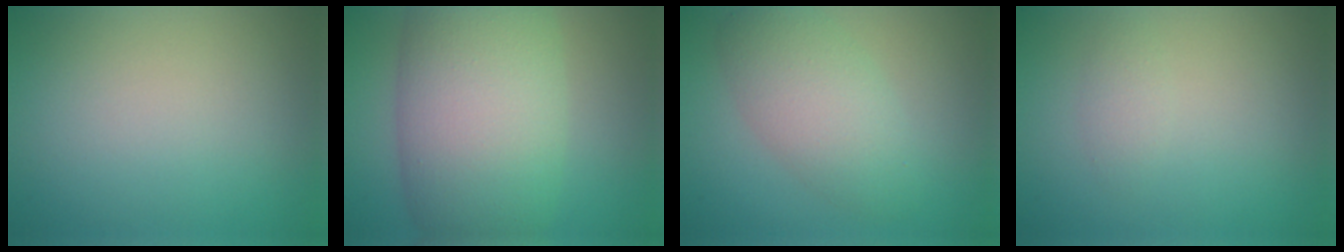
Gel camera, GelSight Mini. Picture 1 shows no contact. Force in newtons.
{"total": 12.0, "press": 12.0, "slide": 0.6}
{"total": 5.0, "press": 5.0, "slide": 0.1}
{"total": 1.1, "press": 1.1, "slide": 0.0}